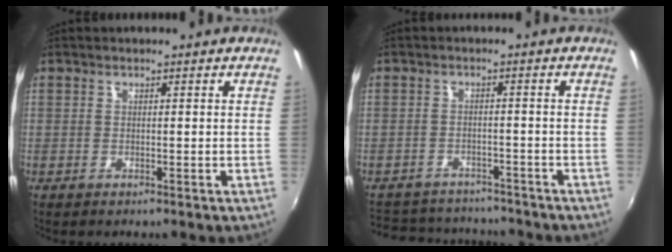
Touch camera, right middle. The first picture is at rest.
{"total": 12.5, "force": [-11.0, 4.9, 3.4], "torque": [-0.092, 0.020, -0.155]}